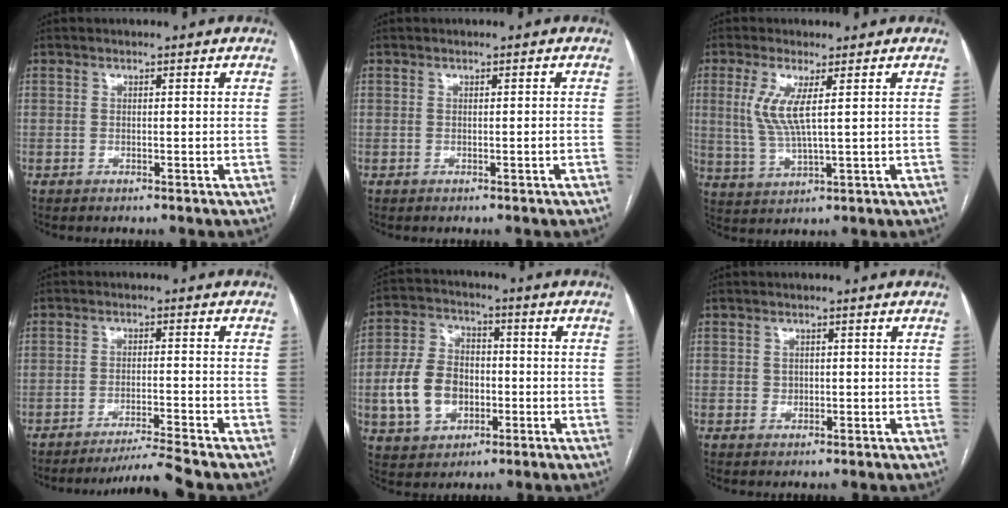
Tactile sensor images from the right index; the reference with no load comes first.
{"total": 0.0}
{"total": 6.3, "force": [1.8, 0.7, 6.0], "torque": [-0.139, -0.003, 0.042]}
{"total": 5.5, "force": [-4.8, -2.7, 0.9], "torque": [-0.016, -0.013, -0.082]}
{"total": 10.7, "force": [-1.9, 7.9, 7.0], "torque": [-0.160, 0.023, -0.028]}
{"total": 1.1, "force": [0.2, 1.1, 0.4], "torque": [-0.002, 0.001, 0.007]}